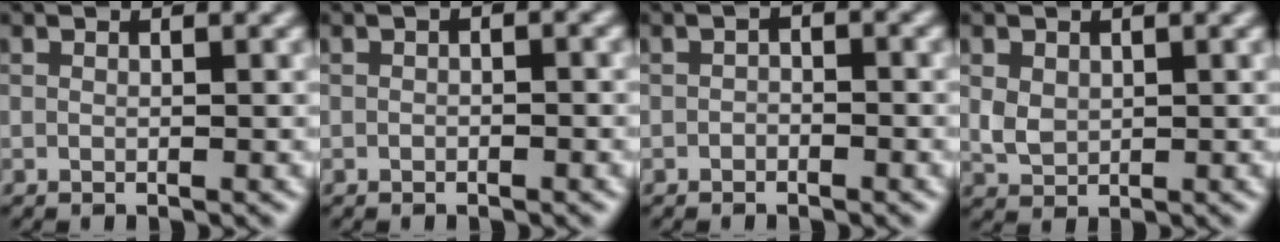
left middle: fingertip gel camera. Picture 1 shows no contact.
{"total": 0.9, "force": [-0.1, 0.5, 0.7], "torque": [-0.012, 0.002, -0.005]}
{"total": 1.0, "force": [-0.5, 0.6, 0.6], "torque": [-0.011, 0.003, -0.012]}
{"total": 1.9, "force": [0.4, 1.6, 1.1], "torque": [-0.025, -0.002, 0.010]}